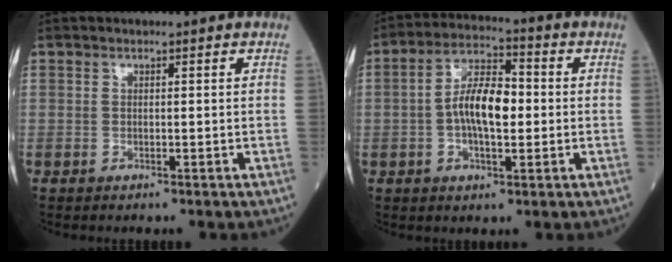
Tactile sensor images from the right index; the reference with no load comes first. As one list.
[{"total": 8.9, "force": [-0.4, 3.3, 8.2], "torque": [-0.161, 0.013, -0.013]}]